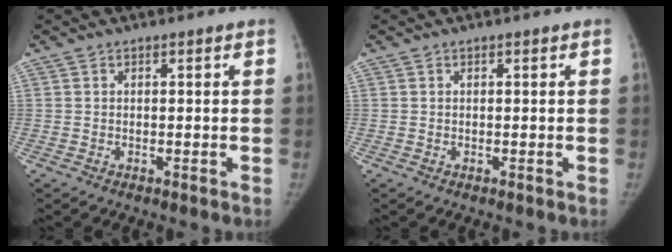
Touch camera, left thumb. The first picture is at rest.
{"total": 0.0}